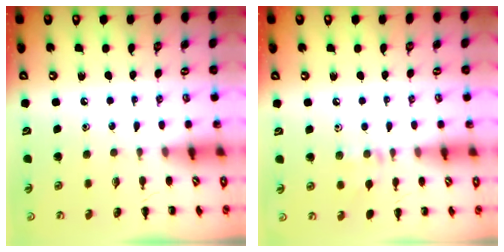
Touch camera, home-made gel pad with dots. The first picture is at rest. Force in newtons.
{"total": 7.3, "press": 7.0, "slide": 1.8}